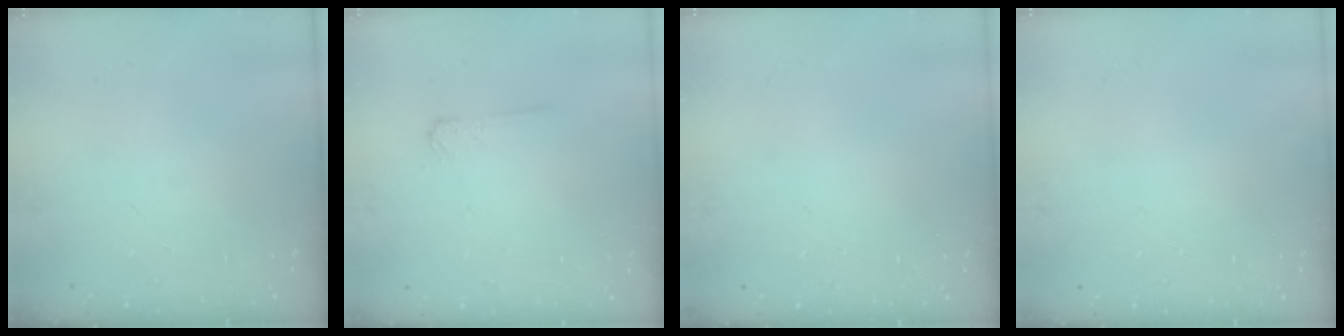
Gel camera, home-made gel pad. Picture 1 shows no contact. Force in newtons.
{"total": 4.3, "press": 4.2, "slide": 0.8}
{"total": 0.0}
{"total": 0.0}